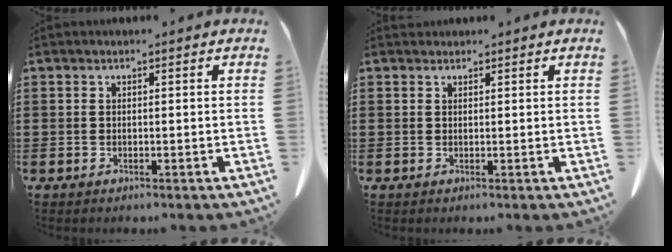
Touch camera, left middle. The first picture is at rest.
{"total": 0.7, "force": [0.7, 0.2, 0.0], "torque": [-0.001, 0.000, 0.014]}